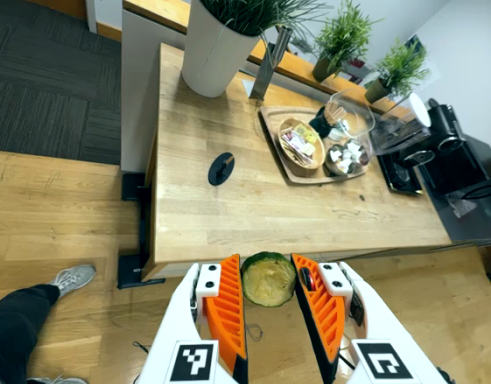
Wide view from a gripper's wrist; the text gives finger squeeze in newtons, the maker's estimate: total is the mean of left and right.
{"total": 6.0, "left": 5.7, "right": 6.3}